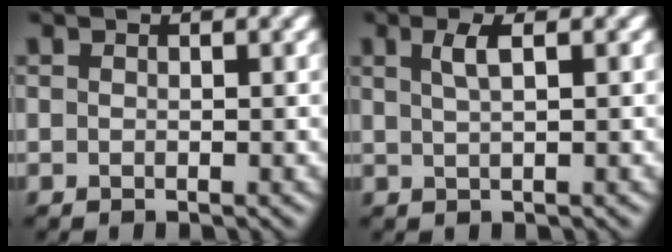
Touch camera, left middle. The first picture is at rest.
{"total": 2.1, "force": [0.9, 0.6, 1.9], "torque": [-0.030, 0.004, 0.013]}